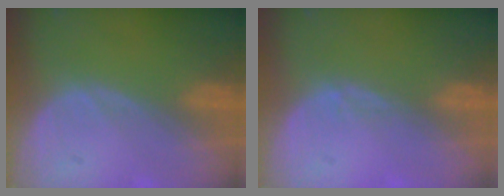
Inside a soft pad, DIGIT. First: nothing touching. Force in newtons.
{"total": 0.6, "press": 0.4, "slide": 0.4}